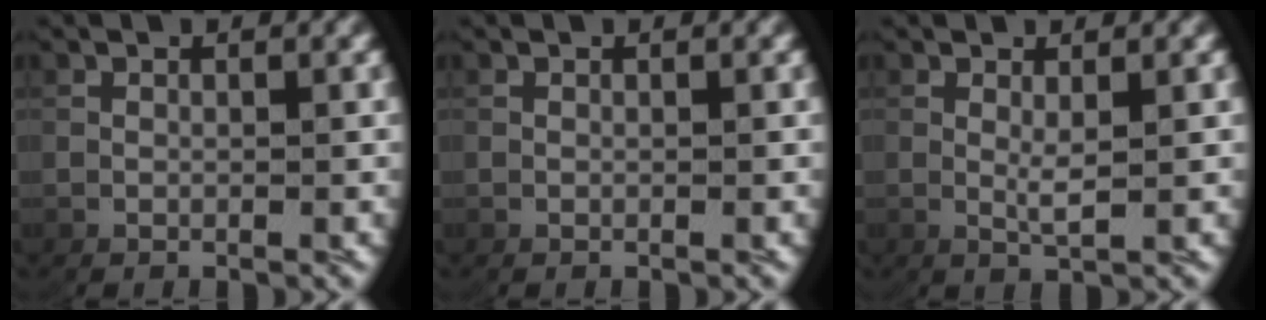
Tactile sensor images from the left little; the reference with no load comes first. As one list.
[{"total": 0.0}, {"total": 1.5, "force": [0.7, -0.3, 1.3], "torque": [-0.028, -0.008, 0.018]}]